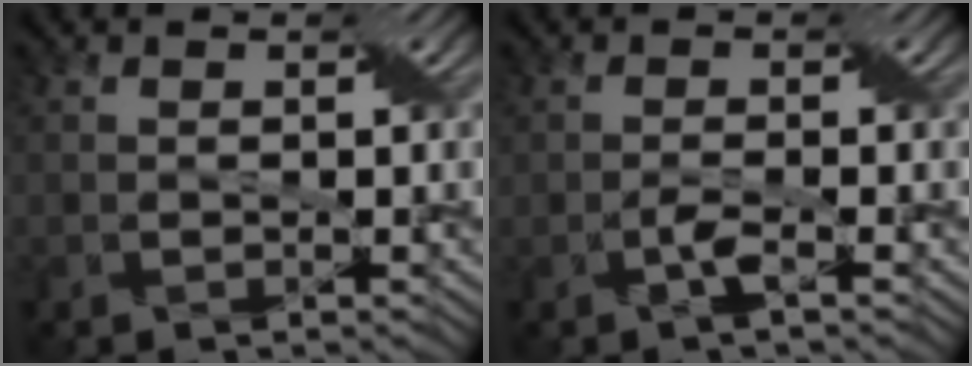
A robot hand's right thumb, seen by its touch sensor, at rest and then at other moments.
{"total": 1.7, "force": [-0.8, 0.1, 1.4], "torque": [-0.032, 0.007, -0.017]}